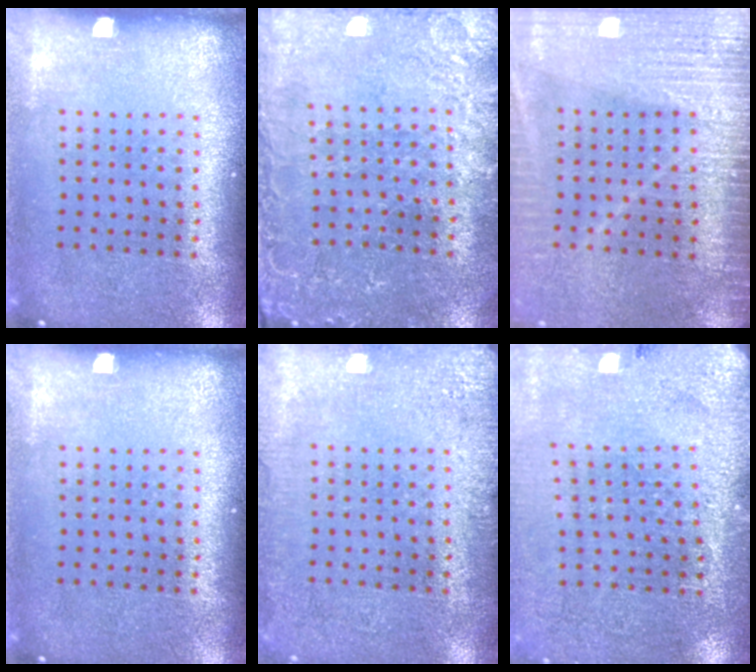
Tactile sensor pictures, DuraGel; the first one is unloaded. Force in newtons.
{"total": 0.6, "press": 0.4, "slide": 0.4}
{"total": 3.8, "press": 3.3, "slide": 1.9}
{"total": 0.0}
{"total": 2.8, "press": 2.8, "slide": 0.3}
{"total": 2.8, "press": 2.8, "slide": 0.3}